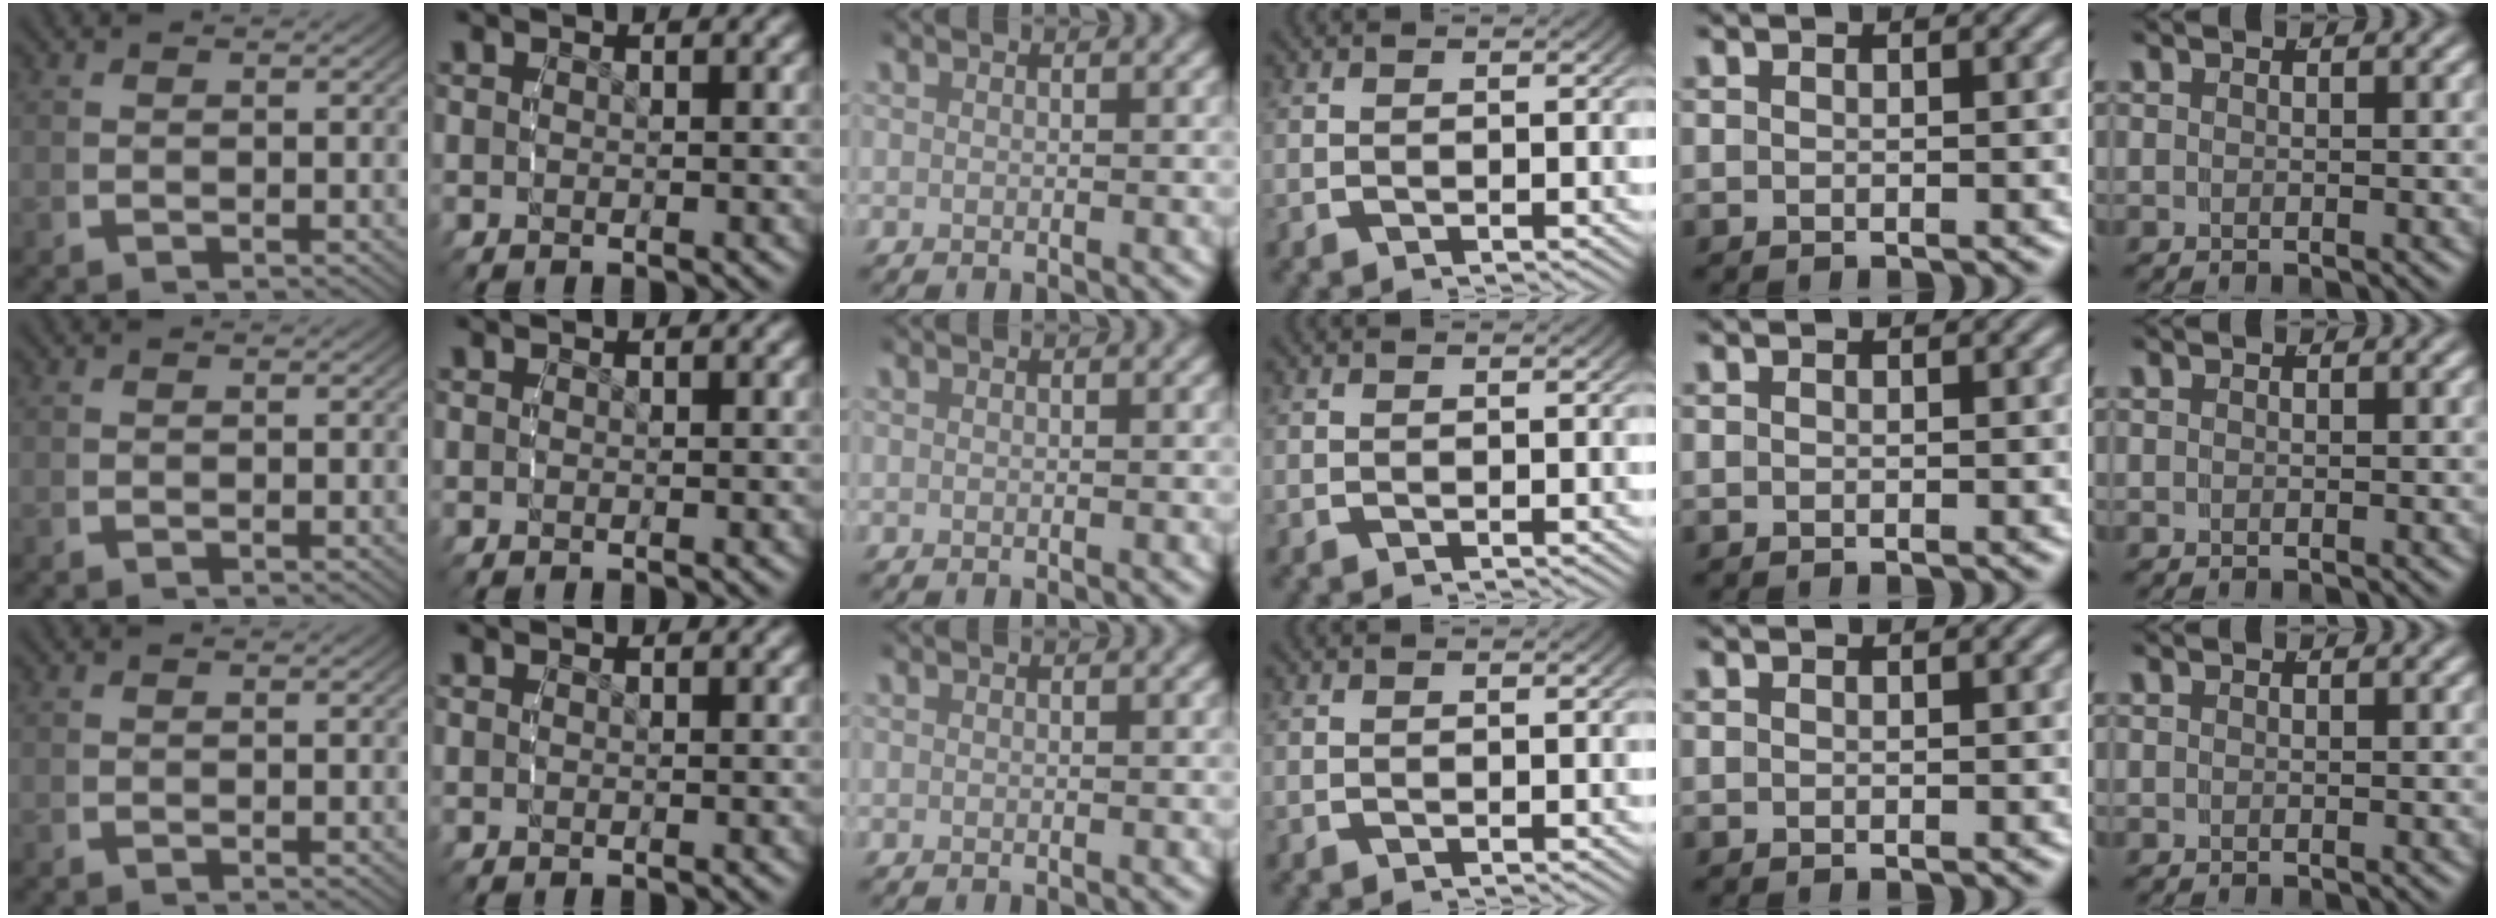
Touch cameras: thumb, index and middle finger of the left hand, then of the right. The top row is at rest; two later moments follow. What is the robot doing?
{"motion": "reach", "object": "jar lid"}